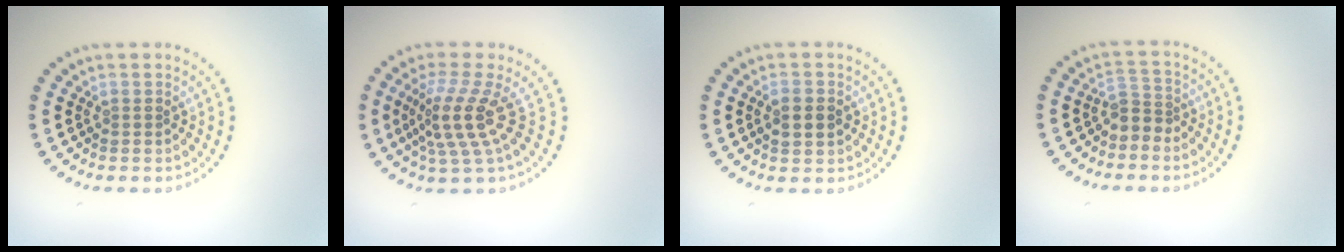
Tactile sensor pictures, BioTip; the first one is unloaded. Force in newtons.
{"total": 4.1, "press": 2.8, "slide": 2.9}
{"total": 2.1, "press": 2.1, "slide": 0.1}
{"total": 2.2, "press": 1.7, "slide": 1.4}